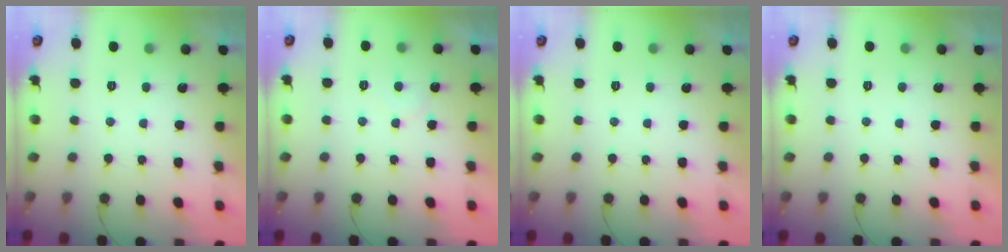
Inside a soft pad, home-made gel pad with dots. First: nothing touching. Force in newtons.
{"total": 4.7, "press": 4.7, "slide": 0.3}
{"total": 0.0}
{"total": 1.7, "press": 1.7, "slide": 0.1}